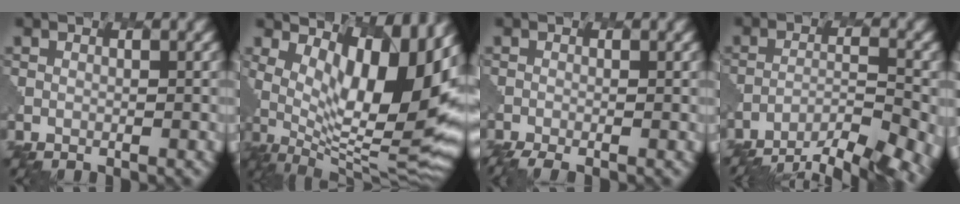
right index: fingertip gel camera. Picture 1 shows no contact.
{"total": 13.8, "force": [4.7, 5.2, 11.8], "torque": [-0.168, -0.011, 0.095]}
{"total": 3.2, "force": [-2.3, 0.8, 2.1], "torque": [-0.026, -0.007, -0.037]}
{"total": 10.1, "force": [-8.5, 3.3, 4.5], "torque": [-0.063, -0.015, -0.108]}